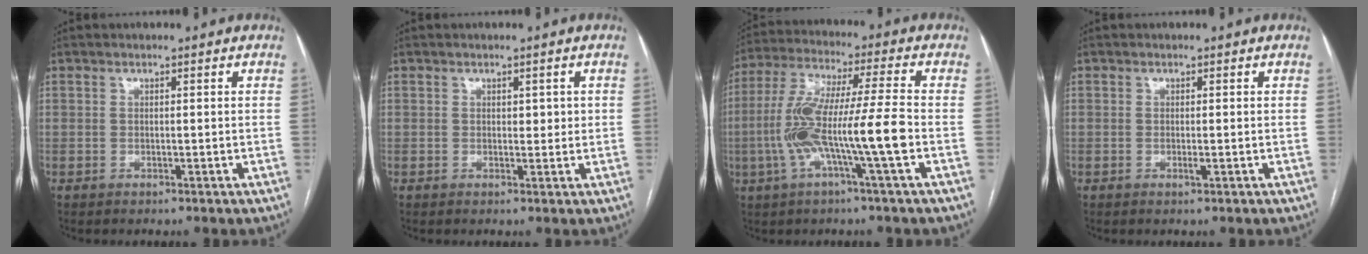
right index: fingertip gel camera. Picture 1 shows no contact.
{"total": 1.9, "force": [0.5, 1.1, 1.4], "torque": [-0.015, 0.002, 0.007]}
{"total": 13.1, "force": [-3.3, -0.3, 12.6], "torque": [-0.258, 0.008, -0.068]}
{"total": 0.7, "force": [-0.1, 0.0, 0.7], "torque": [-0.015, -0.004, -0.001]}